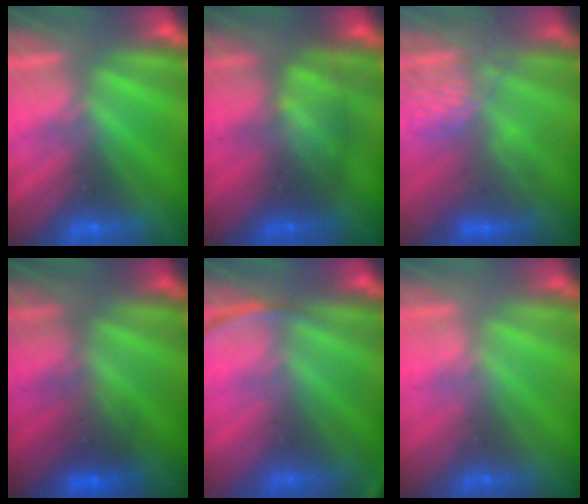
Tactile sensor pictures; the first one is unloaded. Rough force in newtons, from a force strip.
{"total": 2.3}
{"total": 3.4}
{"total": 2.2}
{"total": 2.4}
{"total": 2.3}